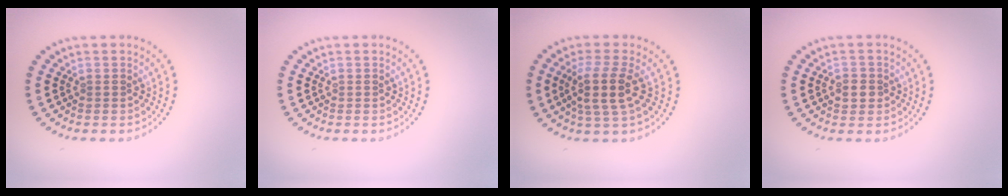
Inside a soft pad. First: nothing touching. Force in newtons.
{"total": 0.0}
{"total": 3.7, "press": 3.0, "slide": 2.1}
{"total": 1.6, "press": 1.6, "slide": 0.2}